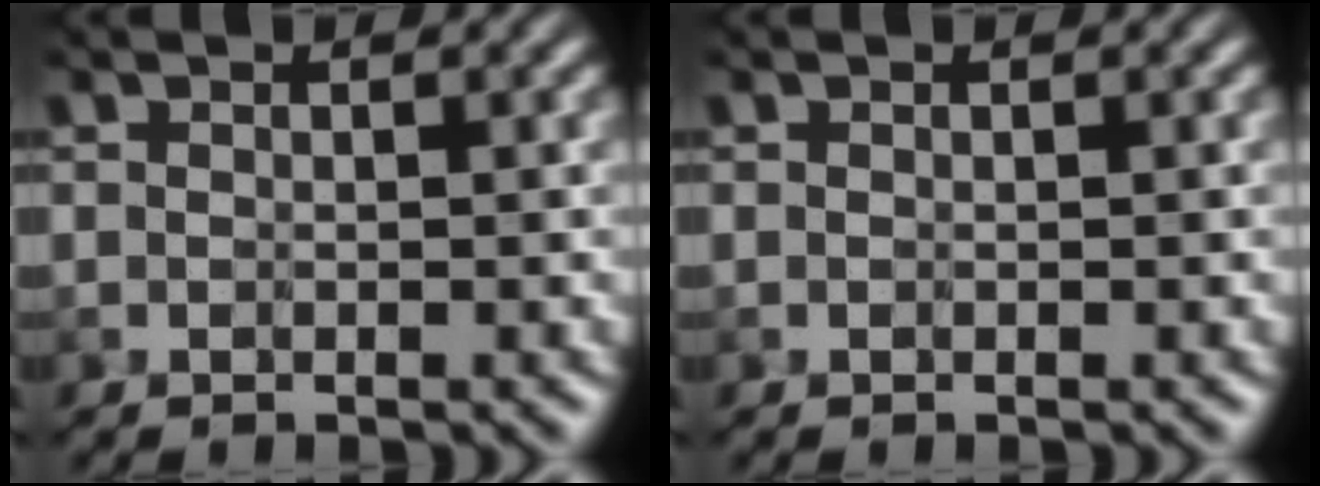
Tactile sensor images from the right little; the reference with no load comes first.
{"total": 0.0}